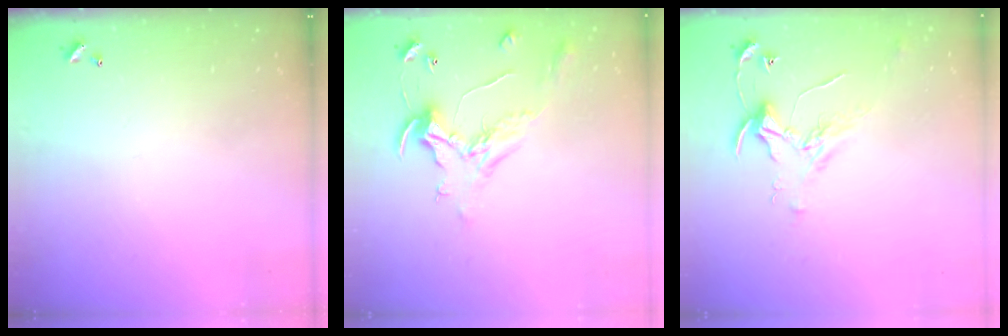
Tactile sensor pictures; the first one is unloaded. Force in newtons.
{"total": 0.8, "press": 0.5, "slide": 0.6}
{"total": 2.1, "press": 2.1, "slide": 0.1}